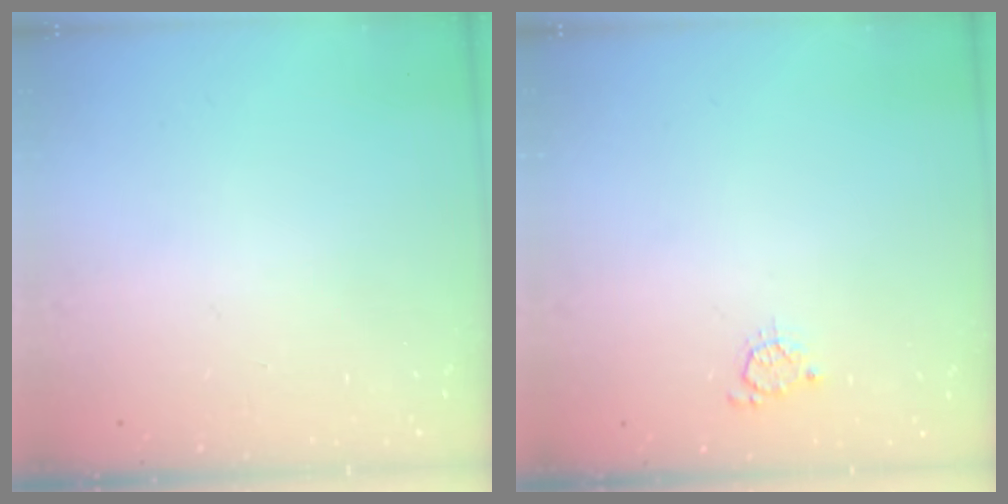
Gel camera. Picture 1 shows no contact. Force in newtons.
{"total": 4.3, "press": 4.2, "slide": 0.5}